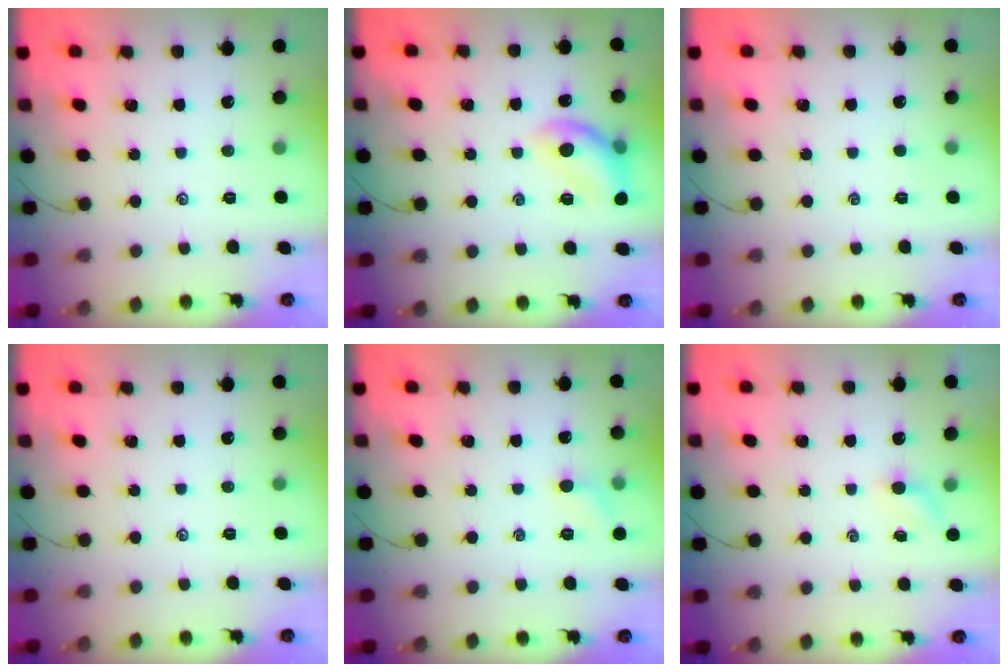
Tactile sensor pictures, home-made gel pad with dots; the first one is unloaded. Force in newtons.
{"total": 13.9, "press": 13.9, "slide": 1.1}
{"total": 0.0}
{"total": 0.0}
{"total": 5.0, "press": 4.7, "slide": 1.5}
{"total": 2.6, "press": 2.4, "slide": 0.8}